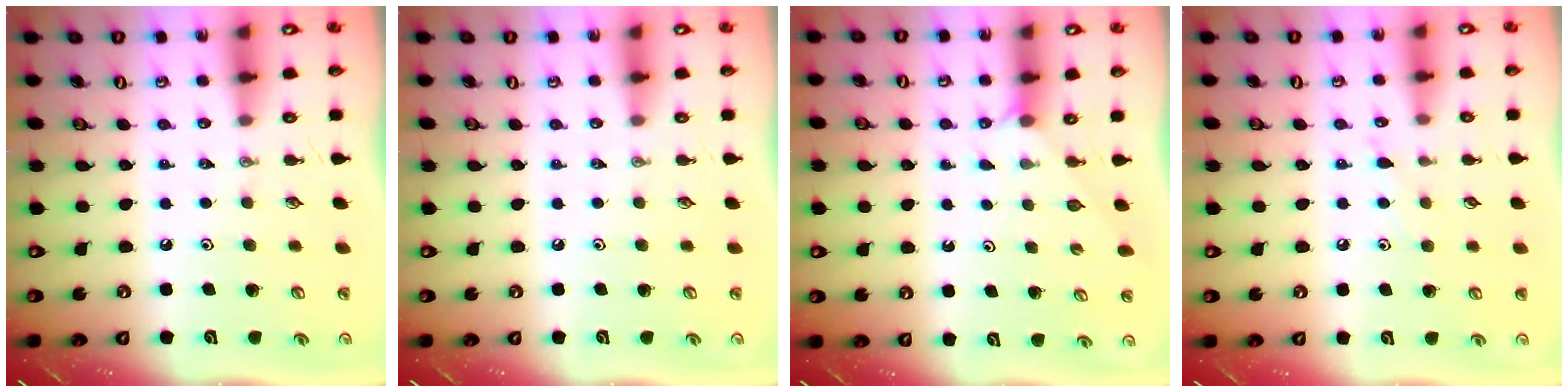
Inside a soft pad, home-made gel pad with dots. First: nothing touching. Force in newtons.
{"total": 0.0}
{"total": 1.9, "press": 1.9, "slide": 0.3}
{"total": 6.1, "press": 6.0, "slide": 0.7}